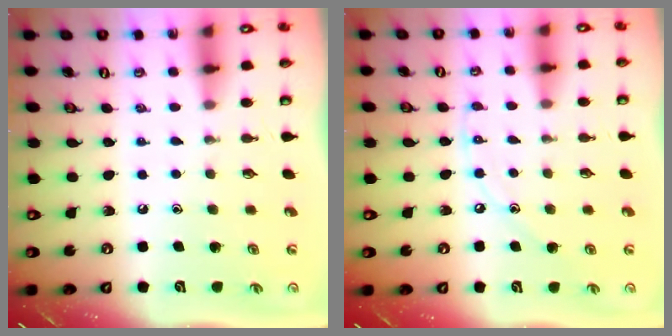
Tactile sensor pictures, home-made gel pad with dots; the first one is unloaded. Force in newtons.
{"total": 7.2, "press": 7.1, "slide": 0.8}